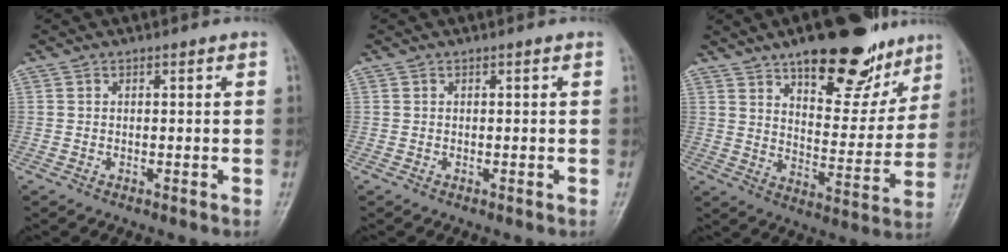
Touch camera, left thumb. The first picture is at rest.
{"total": 0.0}
{"total": 21.0, "force": [13.6, 8.8, 13.4], "torque": [-0.133, -0.062, 0.205]}